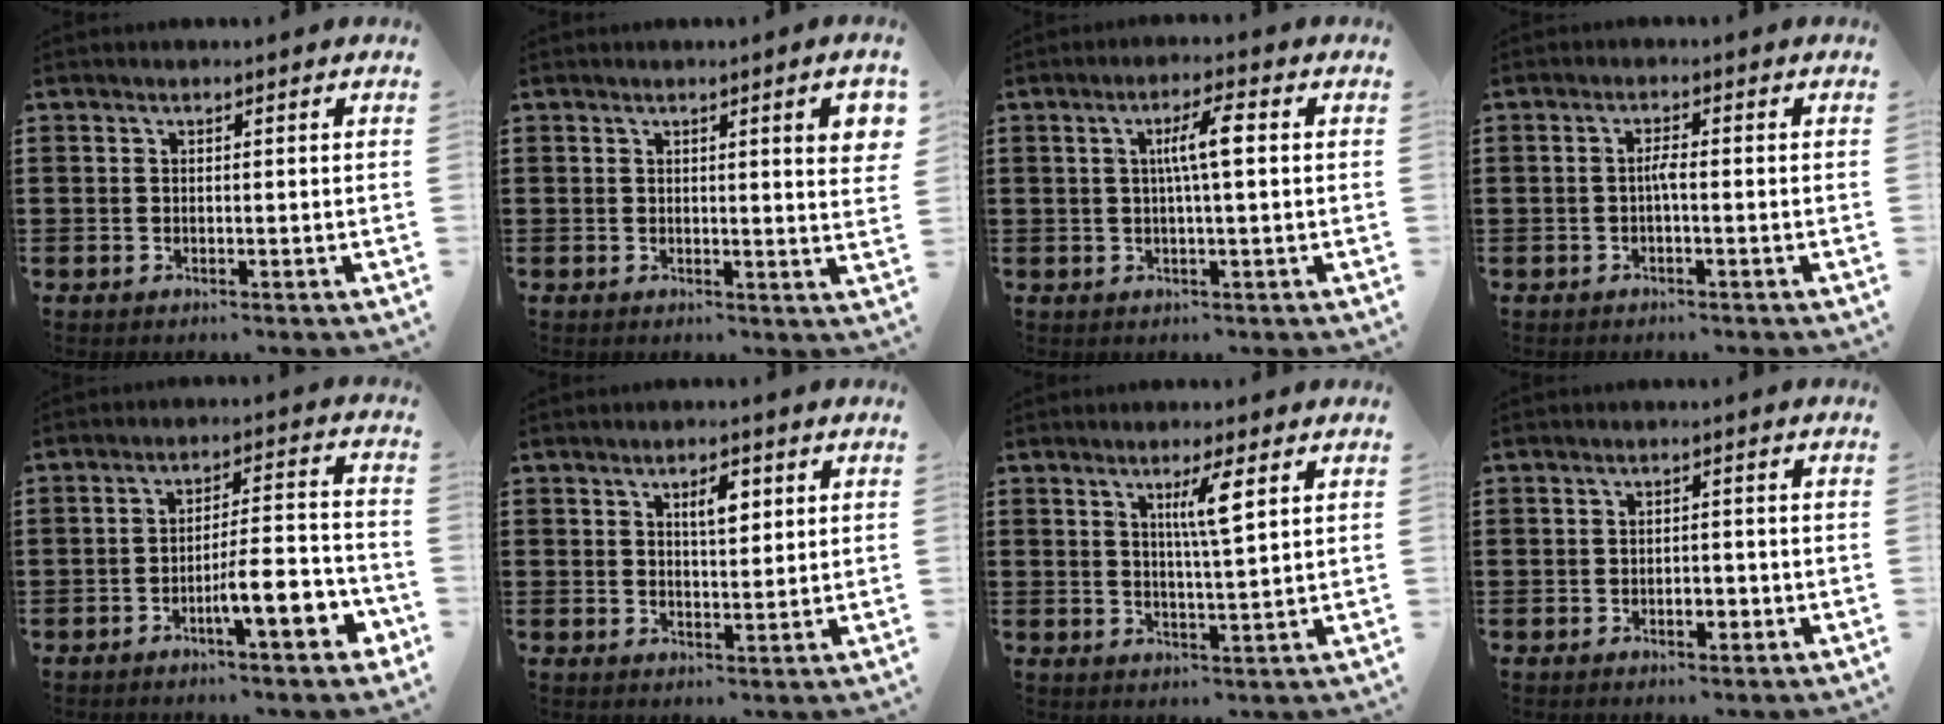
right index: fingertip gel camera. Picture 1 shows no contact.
{"total": 4.2, "force": [1.5, 0.5, 3.9], "torque": [-0.059, -0.005, 0.020]}
{"total": 4.9, "force": [0.5, 0.5, 4.8], "torque": [-0.091, 0.004, 0.004]}
{"total": 1.8, "force": [-0.4, 0.2, 1.8], "torque": [-0.043, -0.002, -0.011]}
{"total": 8.3, "force": [-4.1, 1.5, 7.1], "torque": [-0.107, -0.003, -0.071]}
{"total": 3.7, "force": [1.4, 1.5, 3.1], "torque": [-0.049, 0.001, 0.019]}
{"total": 4.8, "force": [2.0, 0.3, 4.3], "torque": [-0.083, -0.002, 0.027]}
{"total": 2.3, "force": [-1.0, 1.0, 1.9], "torque": [-0.037, 0.000, -0.017]}